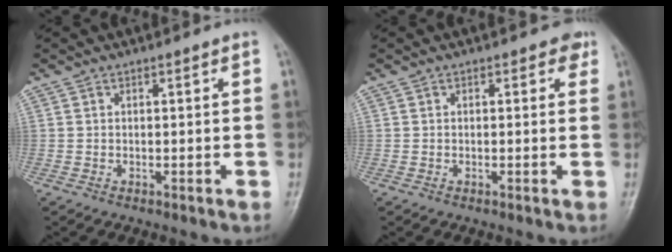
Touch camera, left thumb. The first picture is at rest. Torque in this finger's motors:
{"motor_torque": [1.73, 1.00, 0.26, -0.22, 0.02]}